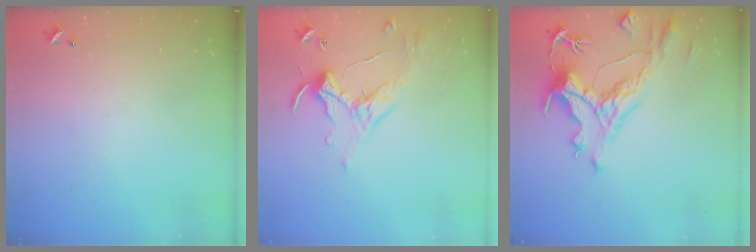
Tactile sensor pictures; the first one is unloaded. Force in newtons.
{"total": 1.1, "press": 1.1, "slide": 0.1}
{"total": 4.6, "press": 4.2, "slide": 1.8}